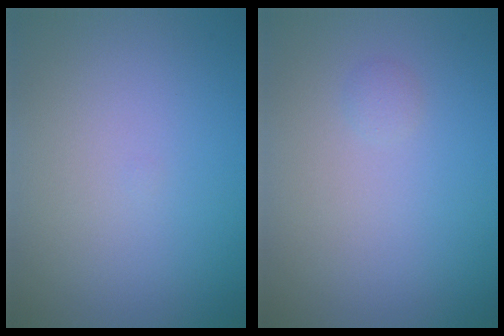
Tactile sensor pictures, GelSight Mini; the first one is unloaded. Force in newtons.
{"total": 0.6, "press": 0.6, "slide": 0.1}